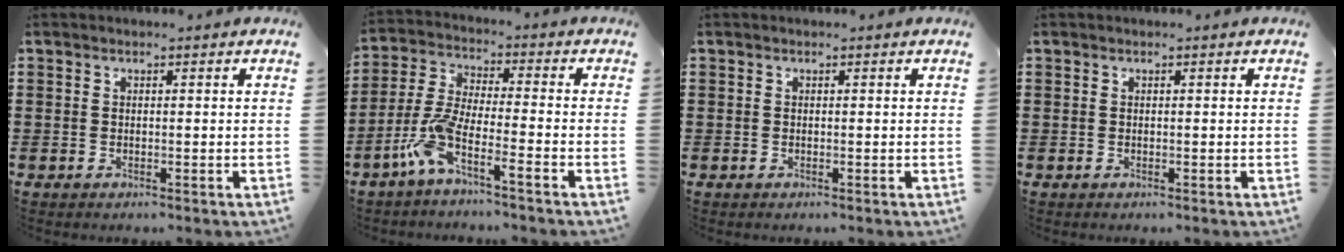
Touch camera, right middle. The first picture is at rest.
{"total": 7.0, "force": [-4.8, 0.8, 5.0], "torque": [-0.135, -0.015, -0.102]}
{"total": 0.0}
{"total": 0.0}